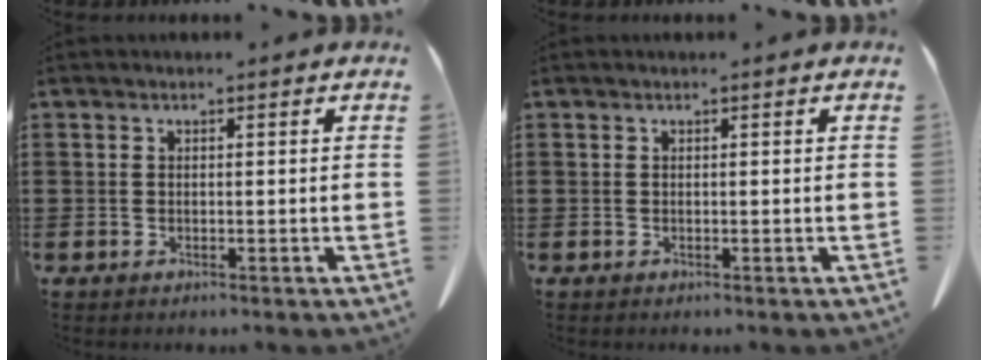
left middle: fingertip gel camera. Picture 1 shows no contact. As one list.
[{"total": 0.0}]